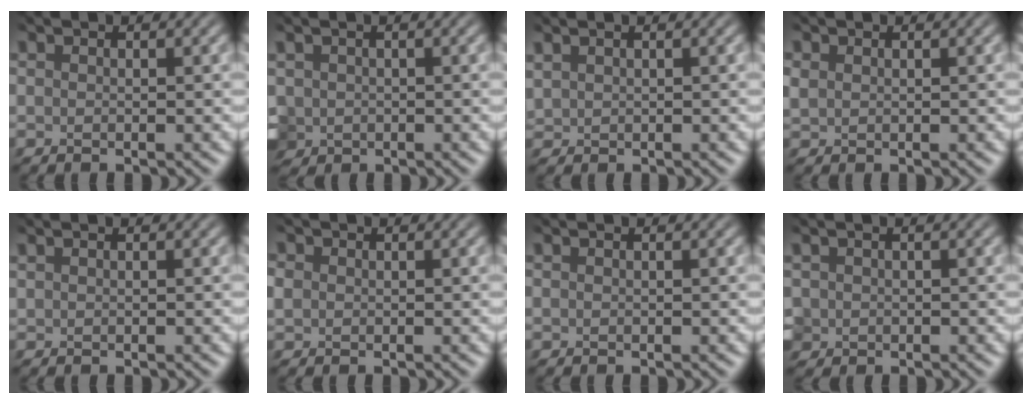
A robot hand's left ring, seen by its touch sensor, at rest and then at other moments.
{"total": 1.1, "force": [0.1, 1.1, 0.1], "torque": [-0.009, 0.000, 0.008]}
{"total": 0.7, "force": [0.6, 0.4, -0.1], "torque": [-0.001, 0.003, 0.017]}
{"total": 0.6, "force": [0.4, 0.4, -0.1], "torque": [-0.004, 0.002, 0.014]}
{"total": 0.7, "force": [0.5, 0.2, 0.4], "torque": [-0.003, -0.003, 0.008]}
{"total": 0.9, "force": [0.1, 0.9, 0.0], "torque": [-0.007, 0.000, 0.003]}
{"total": 0.0}
{"total": 0.7, "force": [0.1, 0.7, -0.1], "torque": [-0.002, -0.002, 0.007]}